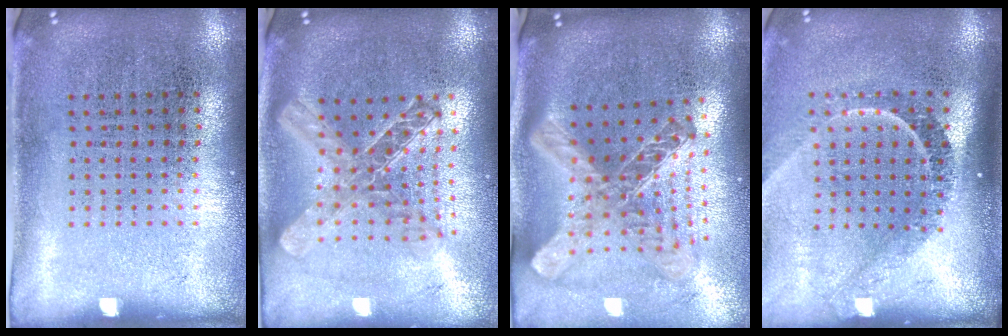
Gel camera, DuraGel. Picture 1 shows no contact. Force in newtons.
{"total": 2.0, "press": 1.7, "slide": 1.1}
{"total": 2.8, "press": 2.1, "slide": 1.9}
{"total": 2.3, "press": 1.6, "slide": 1.7}